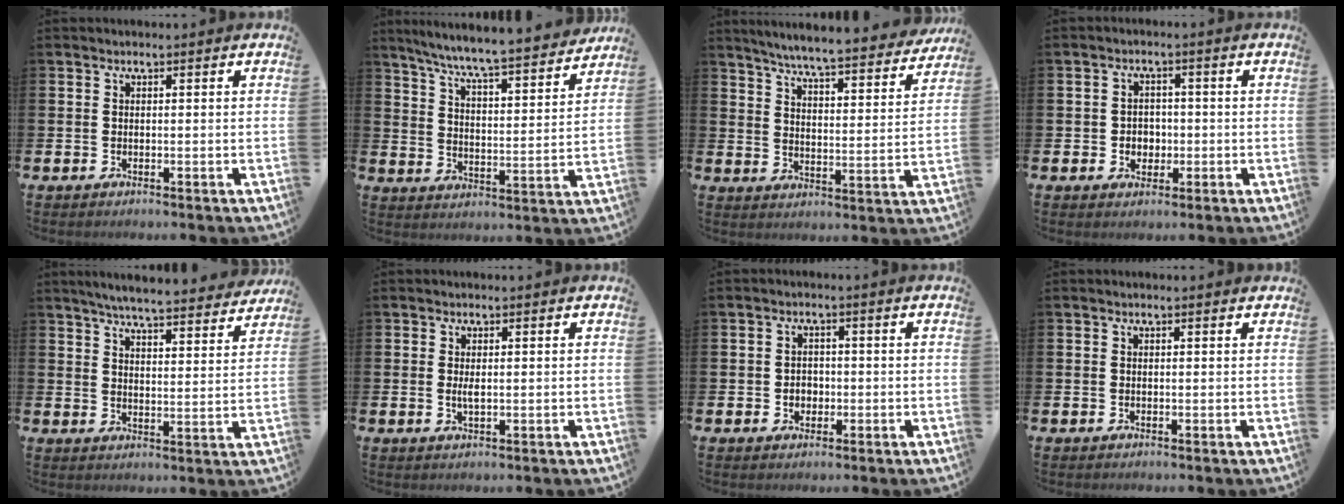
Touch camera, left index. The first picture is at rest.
{"total": 7.6, "force": [7.2, 0.1, 2.6], "torque": [-0.079, -0.060, 0.120]}
{"total": 6.3, "force": [6.0, 0.0, 2.1], "torque": [-0.063, -0.049, 0.099]}
{"total": 2.6, "force": [-0.3, 2.5, 0.9], "torque": [-0.015, 0.004, -0.013]}
{"total": 6.0, "force": [5.8, 0.2, 1.4], "torque": [-0.037, -0.045, 0.099]}
{"total": 1.4, "force": [0.2, 0.4, 1.4], "torque": [-0.016, -0.002, 0.000]}
{"total": 2.0, "force": [-0.4, 1.9, 0.7], "torque": [-0.008, 0.005, -0.013]}
{"total": 0.0}